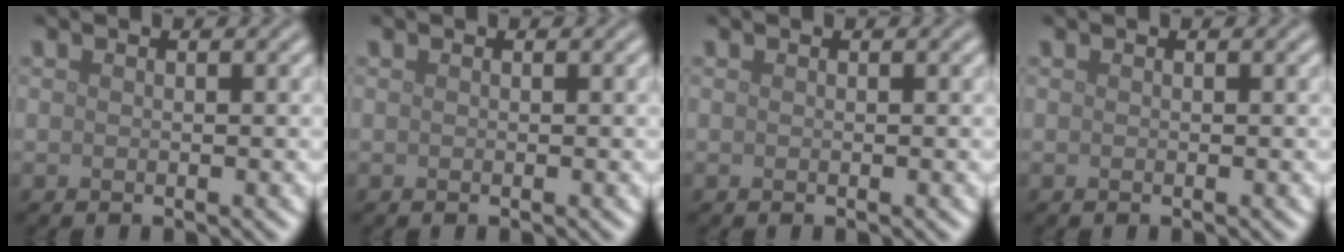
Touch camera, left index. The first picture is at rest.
{"total": 0.0}
{"total": 0.0}
{"total": 0.0}